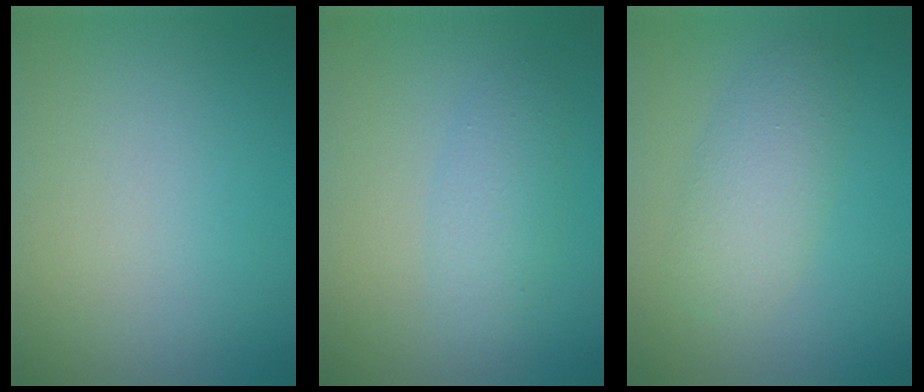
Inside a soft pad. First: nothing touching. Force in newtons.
{"total": 2.3, "press": 2.3, "slide": 0.1}
{"total": 3.2, "press": 3.2, "slide": 0.1}